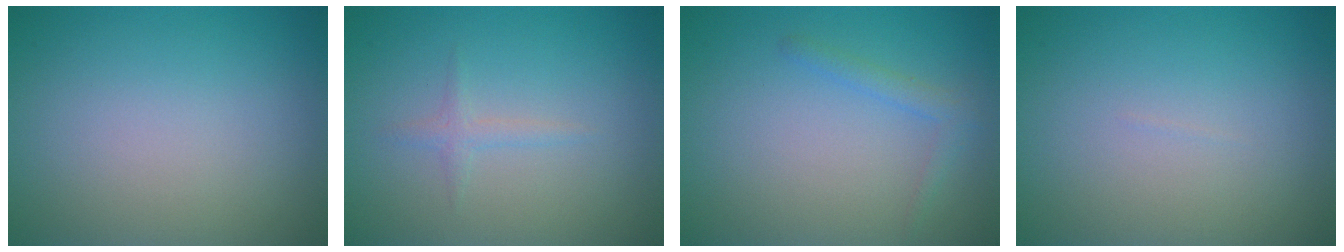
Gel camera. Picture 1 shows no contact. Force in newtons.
{"total": 1.0, "press": 1.0, "slide": 0.1}
{"total": 1.4, "press": 1.4, "slide": 0.1}
{"total": 0.0}